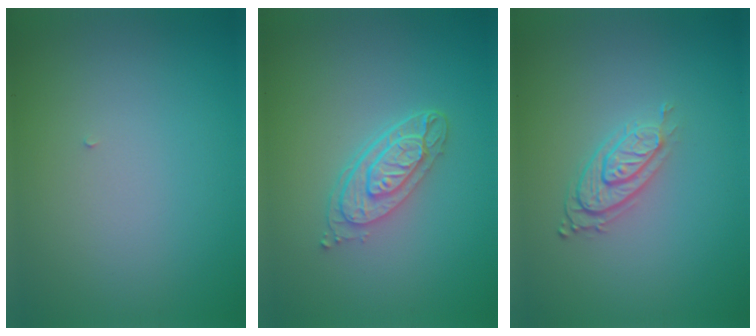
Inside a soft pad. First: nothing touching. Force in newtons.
{"total": 3.7, "press": 2.8, "slide": 2.3}
{"total": 3.1, "press": 2.1, "slide": 2.3}